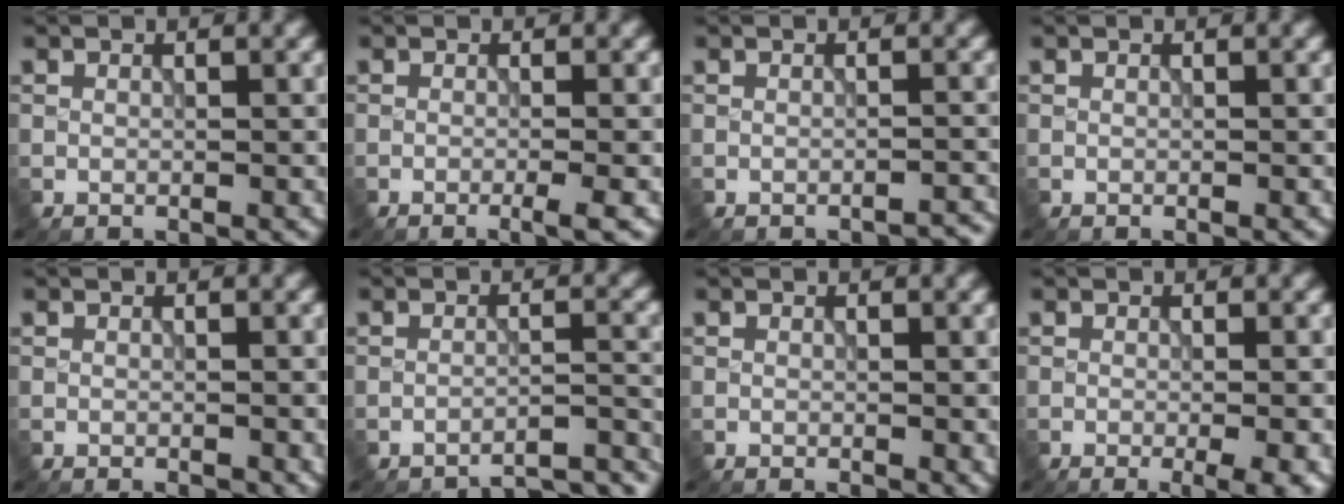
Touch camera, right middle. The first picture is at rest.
{"total": 1.7, "force": [-0.8, 0.2, 1.5], "torque": [-0.017, -0.001, -0.018]}
{"total": 1.2, "force": [-1.2, 0.1, 0.0], "torque": [0.004, 0.004, -0.016]}
{"total": 0.0}
{"total": 0.8, "force": [-0.3, 0.2, 0.7], "torque": [-0.010, -0.002, -0.004]}
{"total": 5.7, "force": [-5.5, 0.7, 1.5], "torque": [-0.008, 0.010, -0.069]}
{"total": 0.6, "force": [-0.1, 0.2, 0.5], "torque": [-0.006, -0.003, 0.000]}
{"total": 3.2, "force": [-1.4, 0.6, 2.9], "torque": [-0.037, -0.006, -0.015]}